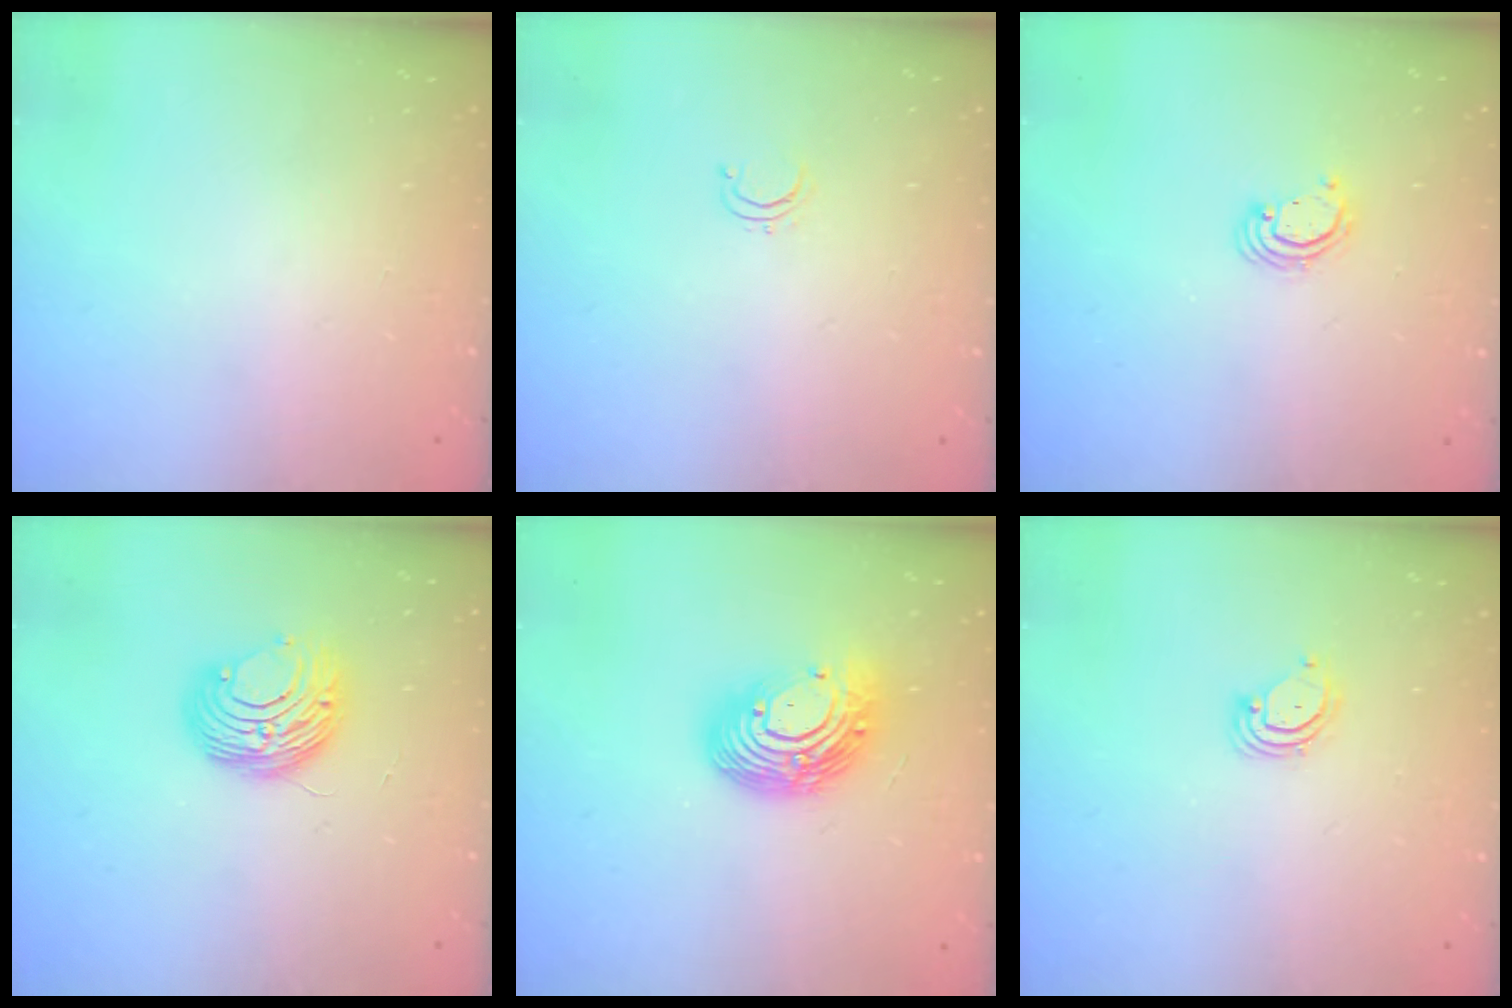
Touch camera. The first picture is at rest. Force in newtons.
{"total": 2.8, "press": 2.8, "slide": 0.2}
{"total": 2.4, "press": 2.4, "slide": 0.1}
{"total": 10.0, "press": 10.0, "slide": 0.7}
{"total": 14.5, "press": 14.4, "slide": 1.3}
{"total": 3.8, "press": 3.8, "slide": 0.2}